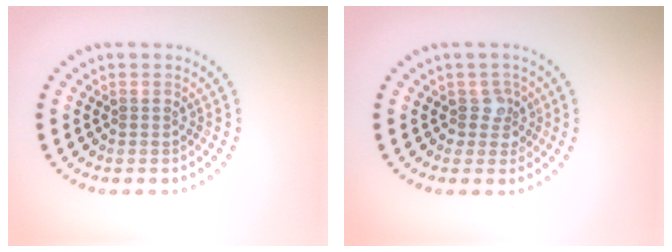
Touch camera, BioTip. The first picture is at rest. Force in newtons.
{"total": 1.9, "press": 1.5, "slide": 1.2}